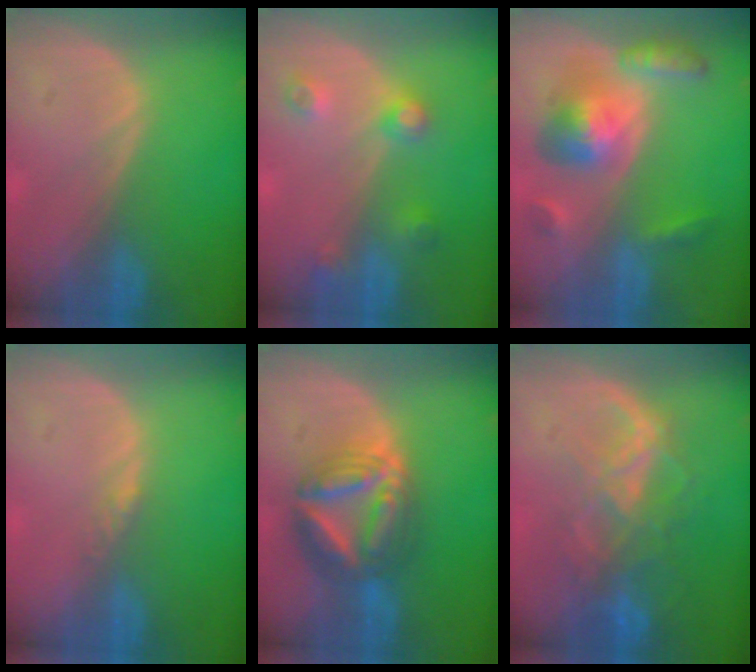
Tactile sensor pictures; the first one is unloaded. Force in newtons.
{"total": 4.5, "press": 4.0, "slide": 2.1}
{"total": 8.2, "press": 8.2, "slide": 0.5}
{"total": 1.4, "press": 1.1, "slide": 0.8}
{"total": 9.1, "press": 9.0, "slide": 0.8}
{"total": 8.9, "press": 7.5, "slide": 4.7}